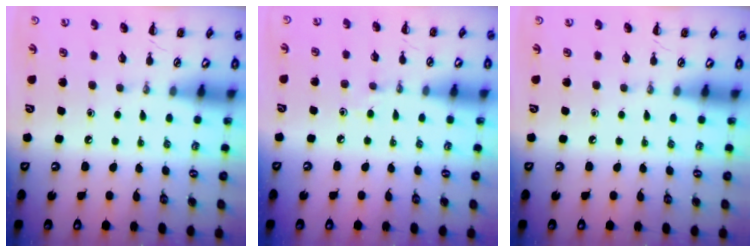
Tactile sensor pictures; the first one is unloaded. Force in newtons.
{"total": 2.7, "press": 2.5, "slide": 0.9}
{"total": 0.0}